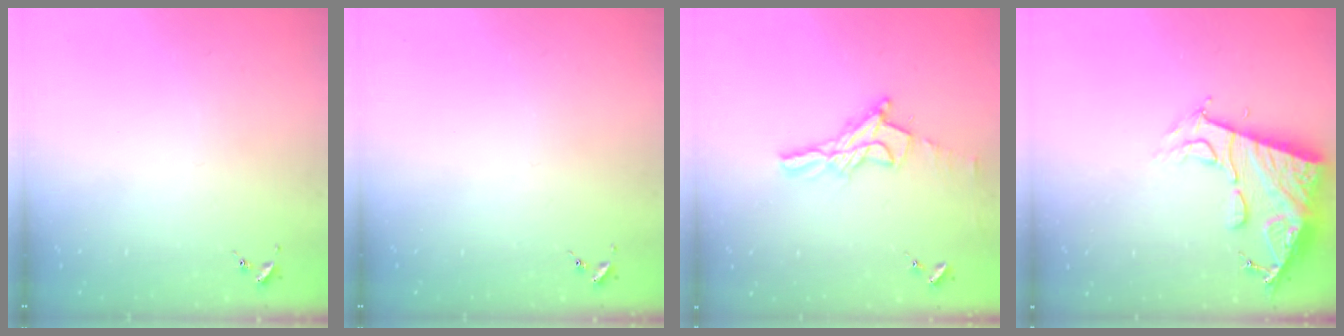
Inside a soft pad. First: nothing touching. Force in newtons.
{"total": 0.0}
{"total": 12.4, "press": 12.3, "slide": 0.9}
{"total": 13.8, "press": 13.7, "slide": 1.3}